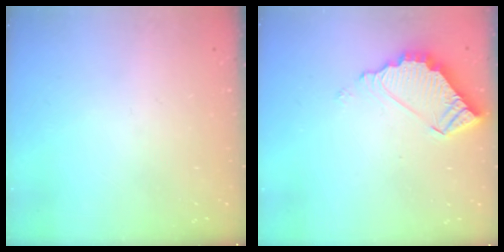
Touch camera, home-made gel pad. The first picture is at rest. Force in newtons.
{"total": 7.9, "press": 7.9, "slide": 0.3}